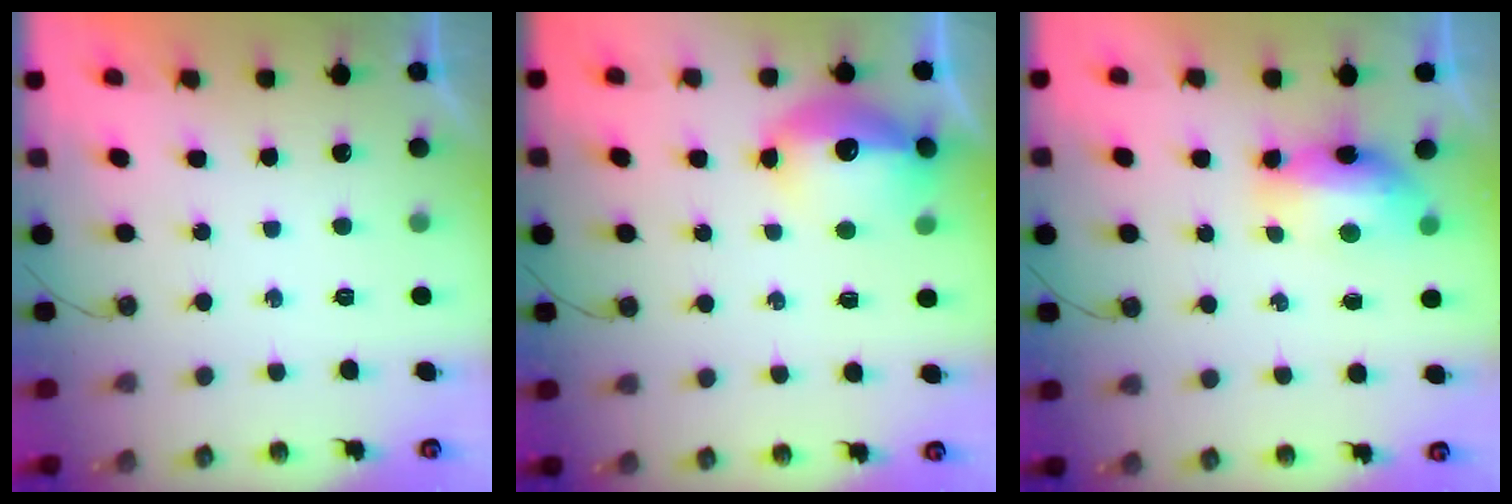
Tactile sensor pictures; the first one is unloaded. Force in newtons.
{"total": 14.5, "press": 14.4, "slide": 1.1}
{"total": 17.3, "press": 11.8, "slide": 12.7}